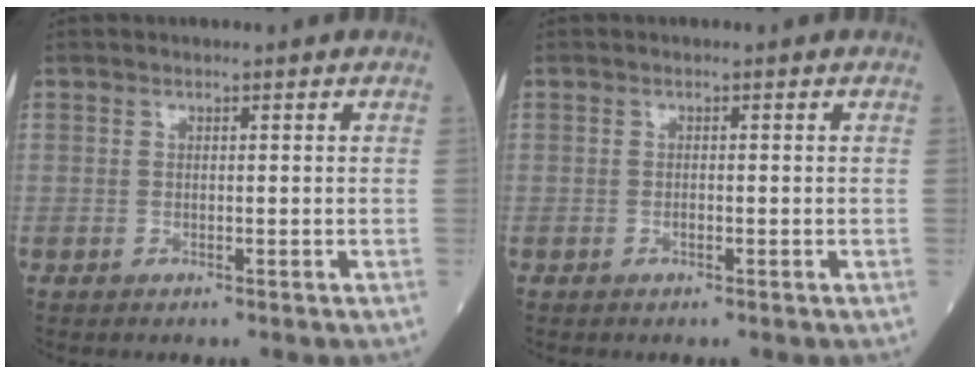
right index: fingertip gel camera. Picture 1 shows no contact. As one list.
[{"total": 0.6, "force": [-0.2, 0.2, 0.5], "torque": [-0.013, -0.001, -0.003]}]